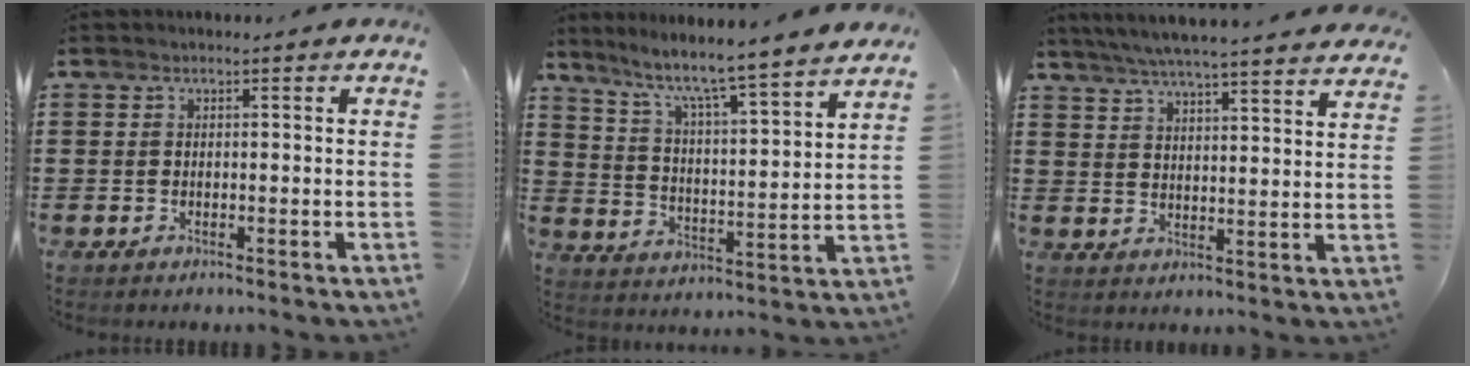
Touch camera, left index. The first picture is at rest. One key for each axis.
{"total": 6.2, "fx": 5.4, "fy": -0.9, "fz": 2.9, "tx": -0.080, "ty": -0.052, "tz": 0.082}
{"total": 5.6, "fx": 5.2, "fy": -0.4, "fz": 2.0, "tx": -0.057, "ty": -0.029, "tz": 0.091}